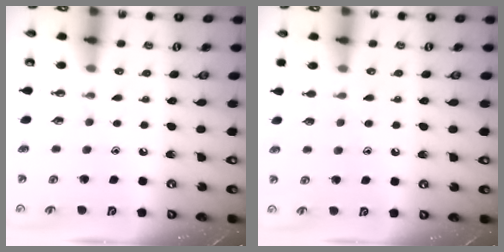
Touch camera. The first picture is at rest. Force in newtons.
{"total": 5.0, "press": 5.0, "slide": 0.5}